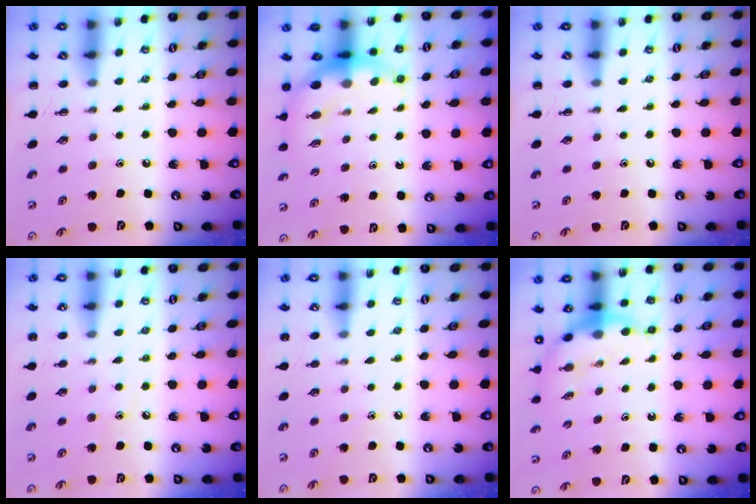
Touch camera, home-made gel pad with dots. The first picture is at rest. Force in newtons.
{"total": 7.0, "press": 6.9, "slide": 1.5}
{"total": 0.0}
{"total": 6.7, "press": 6.4, "slide": 1.8}
{"total": 5.8, "press": 5.5, "slide": 1.7}
{"total": 7.7, "press": 7.6, "slide": 0.9}